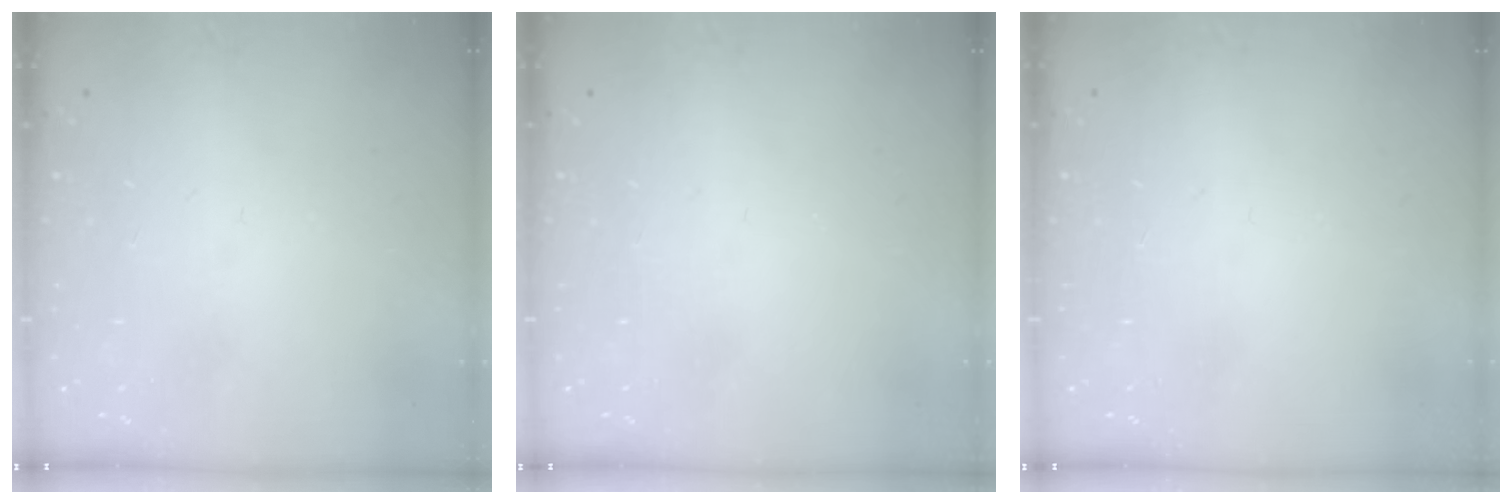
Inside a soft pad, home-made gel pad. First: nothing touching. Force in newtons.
{"total": 0.0}
{"total": 0.0}